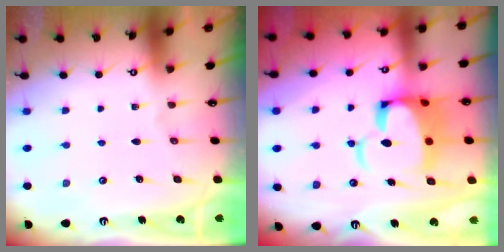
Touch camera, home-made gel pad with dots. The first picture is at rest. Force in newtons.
{"total": 10.5, "press": 10.4, "slide": 1.6}